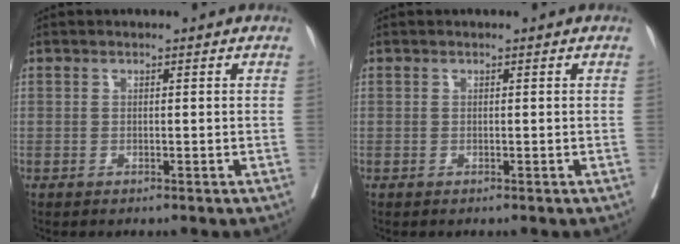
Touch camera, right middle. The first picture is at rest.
{"total": 0.0}